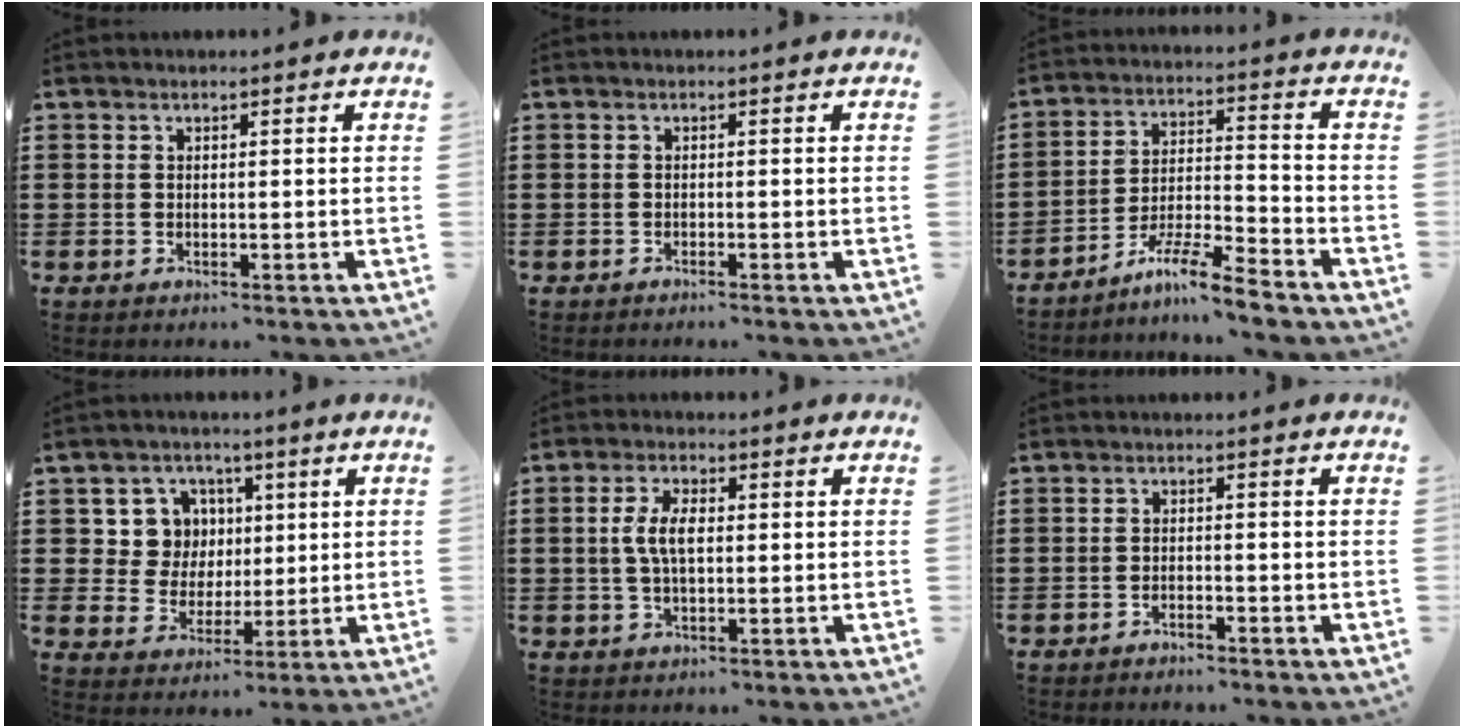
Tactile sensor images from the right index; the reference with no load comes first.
{"total": 0.5, "force": [-0.5, 0.0, 0.1], "torque": [-0.004, -0.002, -0.010]}
{"total": 8.1, "force": [-7.0, 0.4, 4.0], "torque": [-0.080, 0.007, -0.136]}
{"total": 7.9, "force": [2.1, 7.3, 2.1], "torque": [-0.063, 0.012, 0.040]}
{"total": 5.0, "force": [0.3, 2.2, 4.5], "torque": [-0.104, 0.003, -0.002]}
{"total": 1.2, "force": [-1.2, 0.2, 0.2], "torque": [-0.009, 0.000, -0.023]}